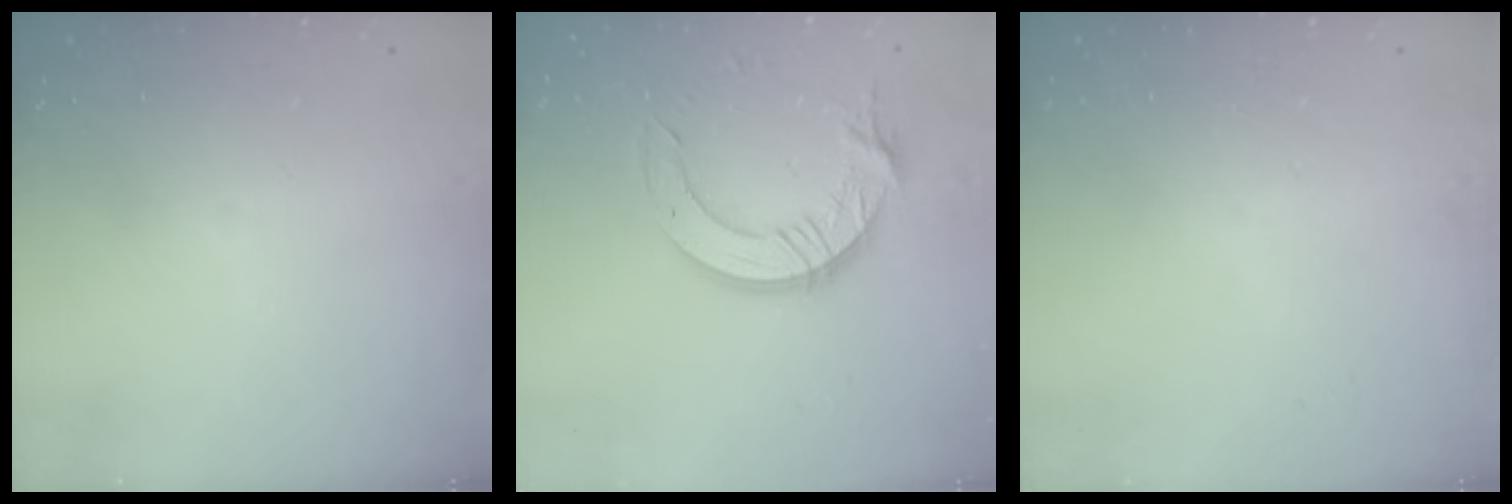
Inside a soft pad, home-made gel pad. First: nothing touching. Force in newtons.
{"total": 13.5, "press": 13.5, "slide": 1.4}
{"total": 0.0}